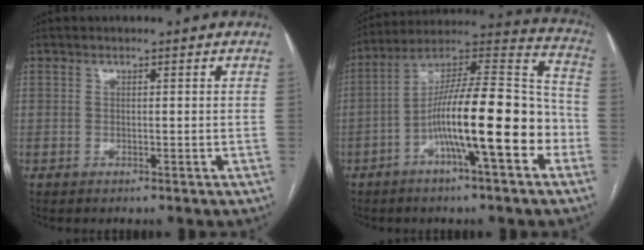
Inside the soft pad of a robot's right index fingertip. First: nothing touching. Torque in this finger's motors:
{"motor_torque": [0.99, -0.36, 1.05, 0.21]}